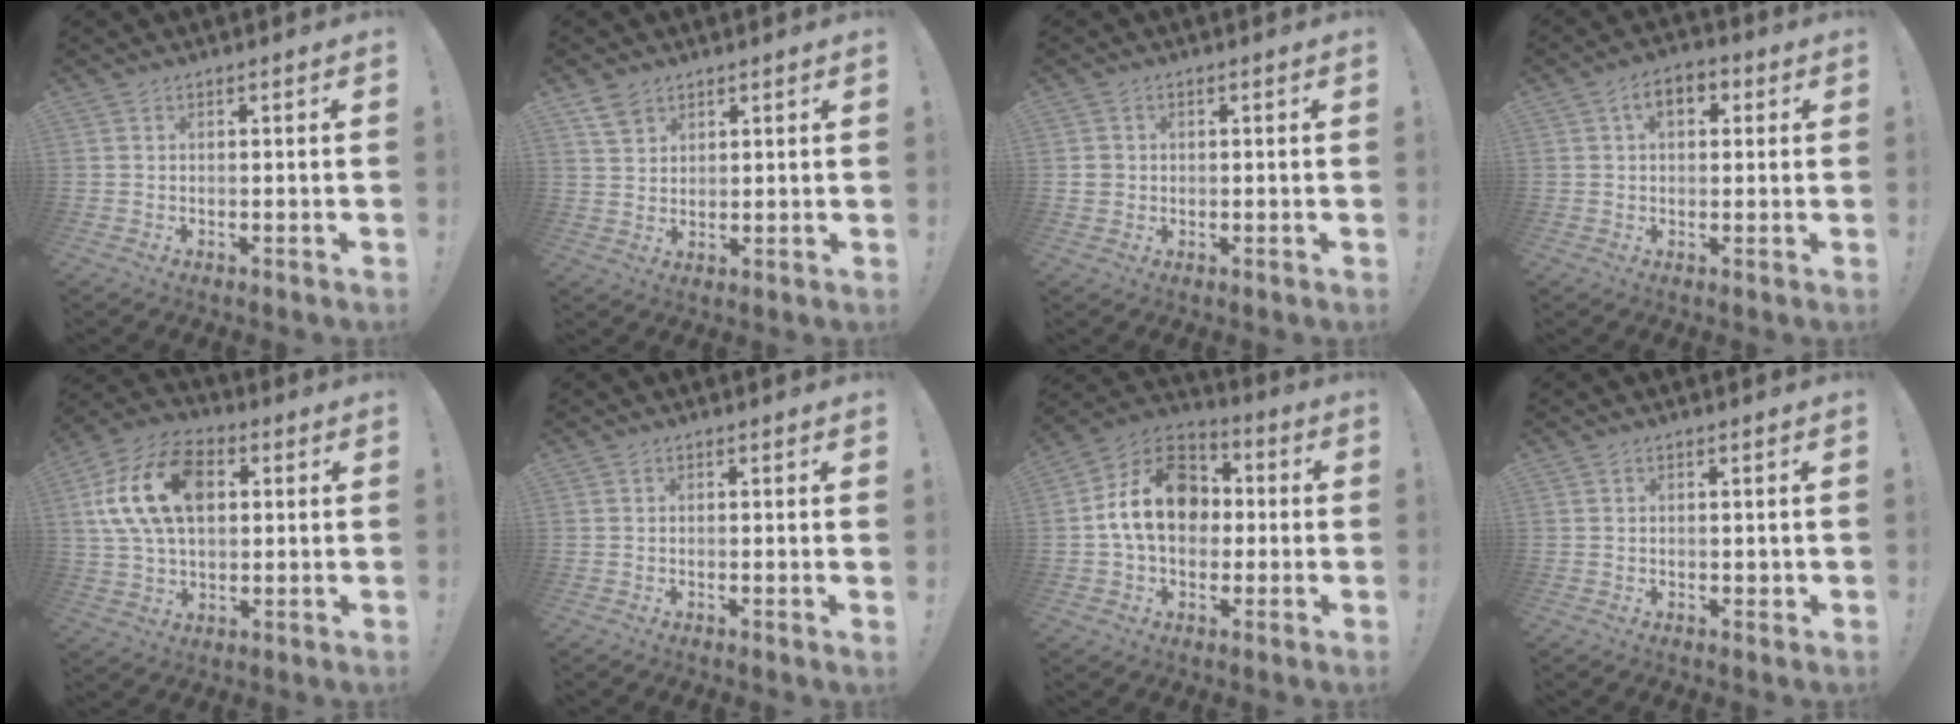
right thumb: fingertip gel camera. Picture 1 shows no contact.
{"total": 4.9, "force": [3.4, 3.0, 1.6], "torque": [-0.019, -0.016, 0.064]}
{"total": 2.5, "force": [0.2, 2.4, 0.7], "torque": [-0.014, 0.005, 0.006]}
{"total": 6.9, "force": [2.2, 4.4, 4.8], "torque": [-0.066, 0.005, 0.038]}
{"total": 18.9, "force": [4.4, 12.6, 13.4], "torque": [-0.241, 0.002, 0.080]}
{"total": 0.8, "force": [0.1, -0.3, 0.8], "torque": [-0.006, -0.005, -0.001]}
{"total": 18.0, "force": [1.5, 13.7, 11.5], "torque": [-0.173, 0.018, 0.037]}
{"total": 1.1, "force": [0.2, 1.0, 0.5], "torque": [0.000, 0.001, 0.001]}